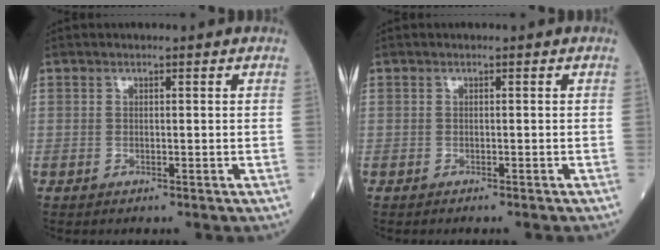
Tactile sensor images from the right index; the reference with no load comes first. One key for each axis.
{"total": 1.5, "fx": -1.4, "fy": 0.0, "fz": 0.6, "tx": -0.010, "ty": -0.002, "tz": -0.018}